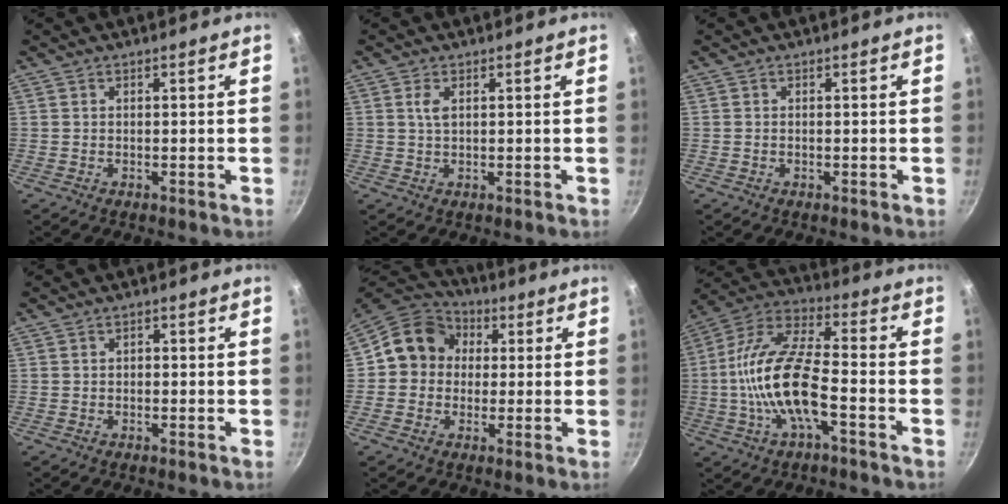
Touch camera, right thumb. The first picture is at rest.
{"total": 2.1, "force": [0.7, 0.9, 1.7], "torque": [-0.034, -0.003, 0.016]}
{"total": 0.0}
{"total": 1.0, "force": [-0.2, 0.8, 0.6], "torque": [-0.009, 0.006, -0.003]}
{"total": 11.4, "force": [1.3, 10.2, 5.0], "torque": [-0.048, 0.026, -0.001]}
{"total": 16.7, "force": [-4.0, 6.1, 15.0], "torque": [-0.288, 0.041, -0.093]}